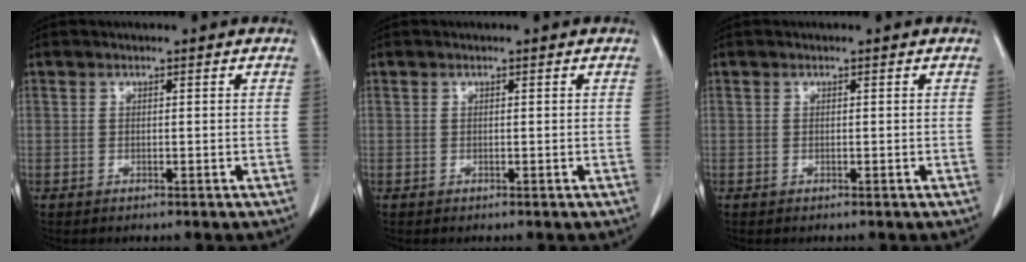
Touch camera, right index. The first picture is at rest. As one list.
[{"total": 0.0}, {"total": 0.0}]